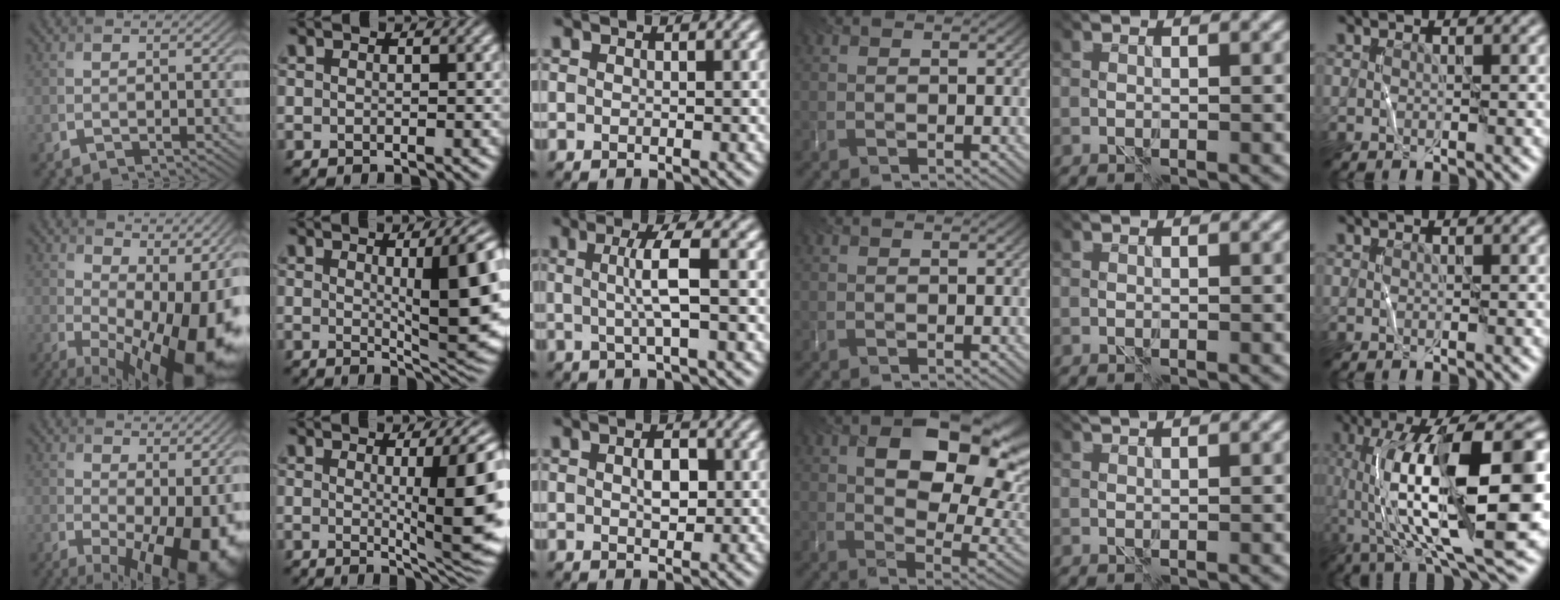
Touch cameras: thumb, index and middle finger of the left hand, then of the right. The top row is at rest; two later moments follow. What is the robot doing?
{"motion": "wrap", "object": "string"}